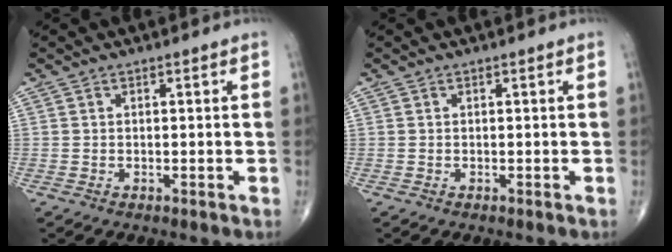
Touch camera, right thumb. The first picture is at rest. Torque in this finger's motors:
{"motor_torque": [0.16, -0.10, 0.14, 0.07, 0.03]}